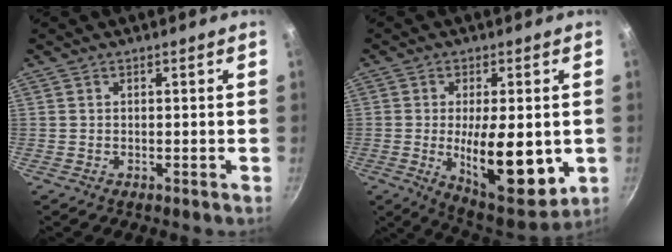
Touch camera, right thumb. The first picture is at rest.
{"total": 17.0, "force": [-2.0, 6.9, 15.5], "torque": [-0.210, -0.017, -0.019]}